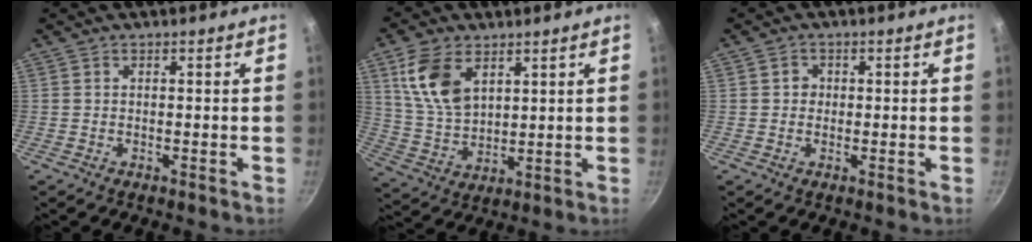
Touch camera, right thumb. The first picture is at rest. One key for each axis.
{"total": 11.6, "fx": 5.1, "fy": 6.9, "fz": 7.8, "tx": -0.139, "ty": -0.024, "tz": 0.110}
{"total": 1.9, "fx": 0.2, "fy": 1.8, "fz": 0.6, "tx": -0.001, "ty": 0.003, "tz": 0.000}